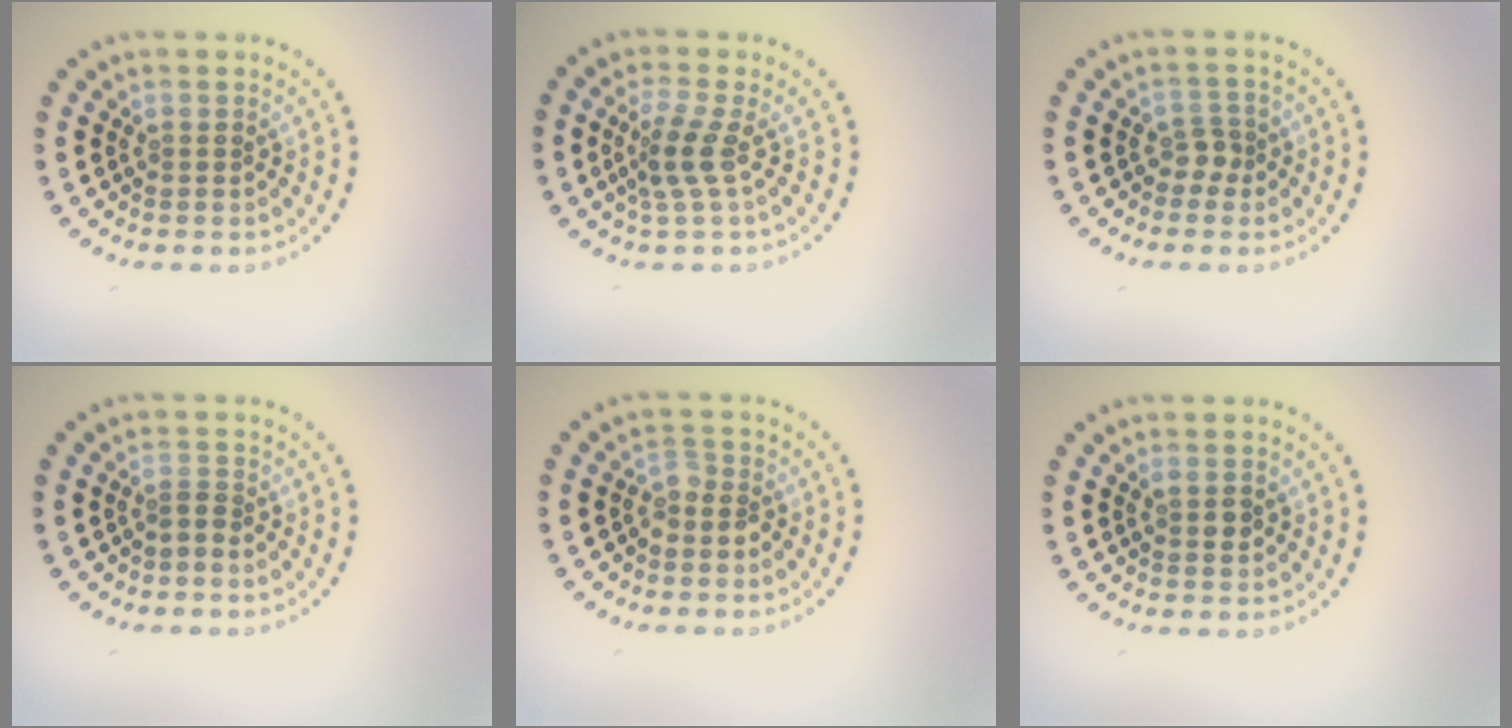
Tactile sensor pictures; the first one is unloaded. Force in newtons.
{"total": 2.4, "press": 1.8, "slide": 1.5}
{"total": 1.4, "press": 1.0, "slide": 0.9}
{"total": 0.9, "press": 0.5, "slide": 0.8}
{"total": 1.6, "press": 1.3, "slide": 1.0}
{"total": 1.1, "press": 1.0, "slide": 0.3}